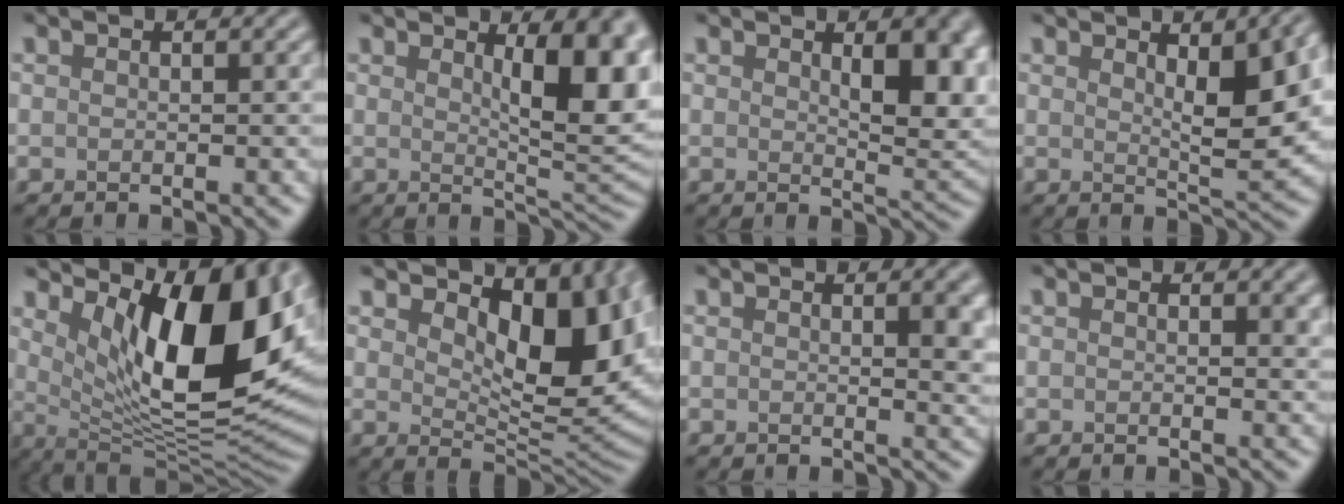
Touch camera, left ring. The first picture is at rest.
{"total": 8.1, "force": [2.2, 2.6, 7.3], "torque": [-0.093, -0.004, 0.039]}
{"total": 6.3, "force": [1.7, 2.7, 5.4], "torque": [-0.071, -0.006, 0.035]}
{"total": 7.1, "force": [2.0, 2.1, 6.5], "torque": [-0.093, -0.002, 0.036]}
{"total": 13.6, "force": [3.9, 5.3, 11.8], "torque": [-0.170, -0.014, 0.068]}
{"total": 9.8, "force": [3.2, 4.8, 7.9], "torque": [-0.114, -0.014, 0.052]}
{"total": 3.5, "force": [0.8, 1.1, 3.3], "torque": [-0.031, 0.001, 0.010]}
{"total": 1.1, "force": [0.5, 0.3, 0.9], "torque": [-0.007, -0.002, 0.008]}